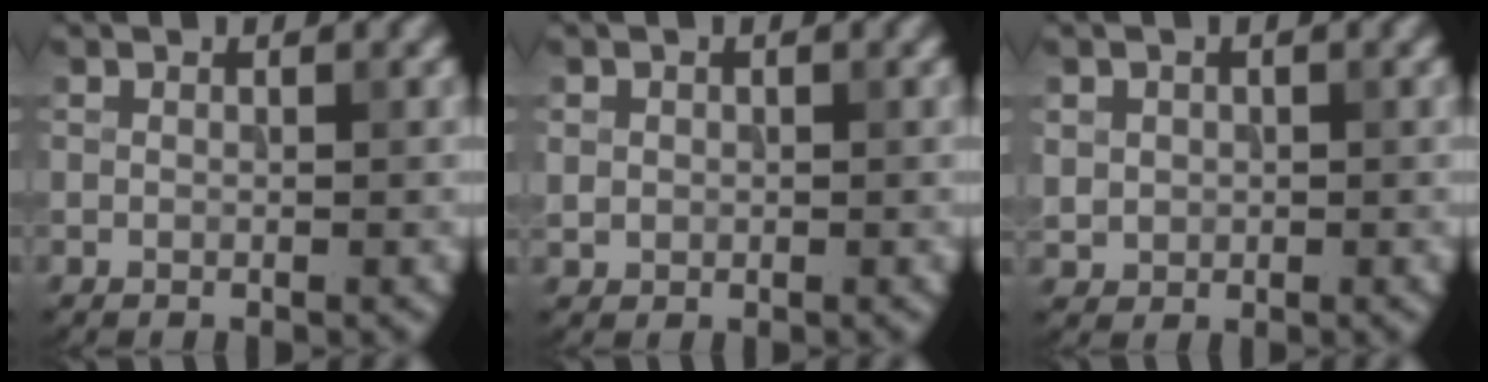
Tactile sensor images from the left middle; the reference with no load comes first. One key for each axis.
{"total": 1.1, "fx": 0.1, "fy": 1.1, "fz": 0.3, "tx": 0.000, "ty": -0.004, "tz": 0.003}
{"total": 1.6, "fx": 0.1, "fy": 1.6, "fz": 0.4, "tx": -0.005, "ty": -0.006, "tz": 0.008}